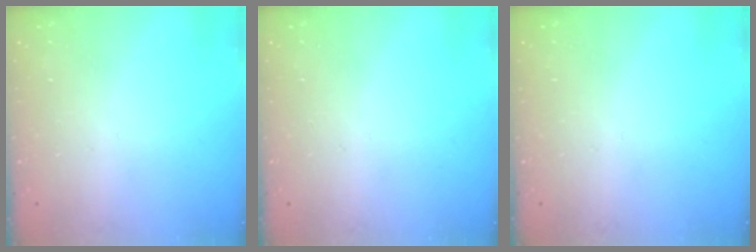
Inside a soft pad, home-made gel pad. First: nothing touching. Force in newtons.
{"total": 0.0}
{"total": 0.0}